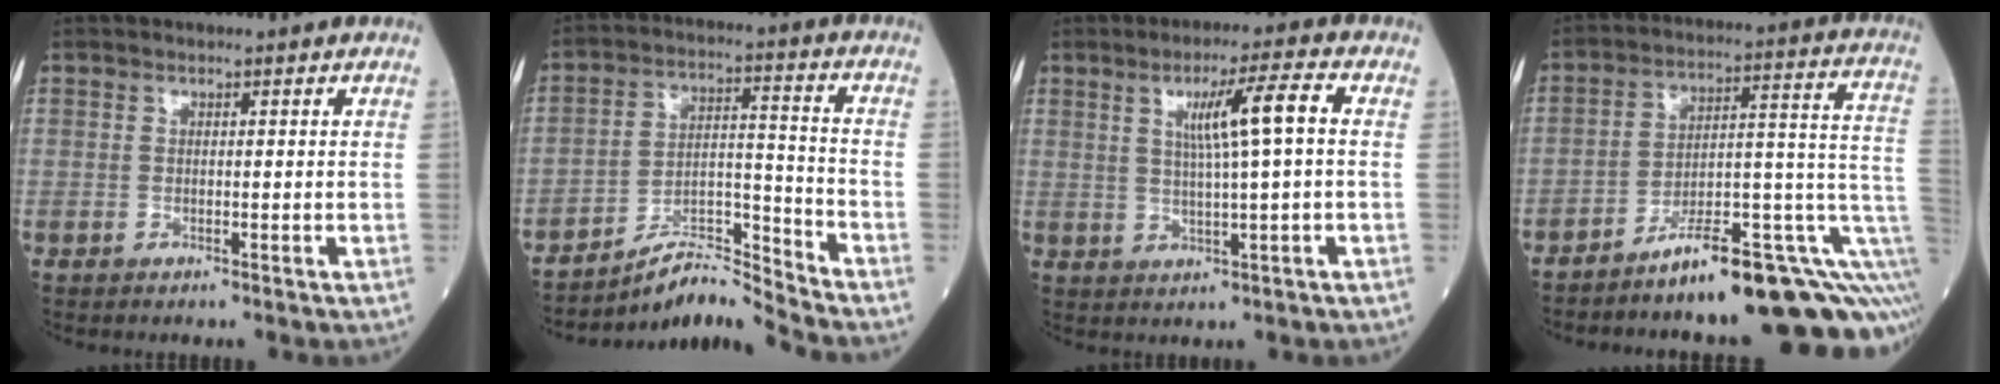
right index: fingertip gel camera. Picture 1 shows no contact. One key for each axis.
{"total": 8.6, "fx": -8.4, "fy": -1.4, "fz": 1.0, "tx": -0.018, "ty": 0.035, "tz": -0.146}
{"total": 7.3, "fx": 1.5, "fy": -0.3, "fz": 7.1, "tx": -0.121, "ty": 0.006, "tz": 0.027}
{"total": 18.7, "fx": -10.6, "fy": 2.7, "fz": 15.1, "tx": -0.123, "ty": 0.064, "tz": -0.155}